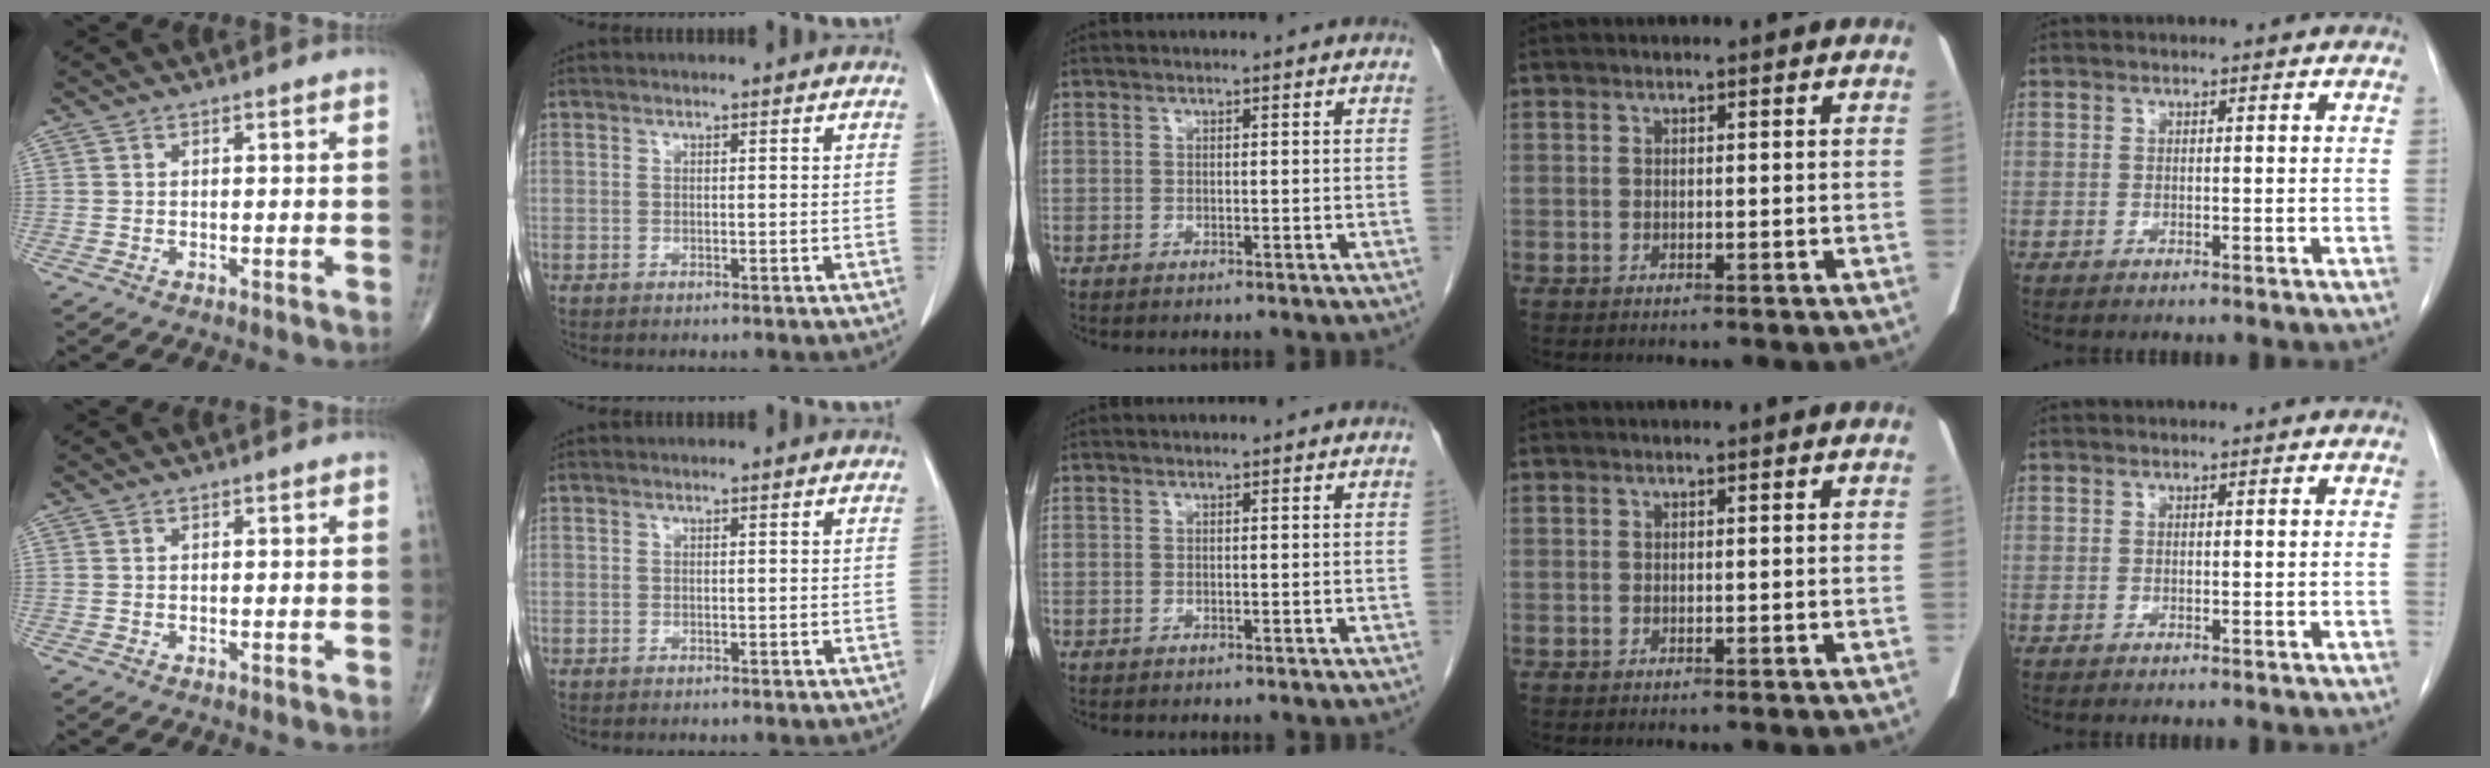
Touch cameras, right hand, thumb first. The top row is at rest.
{}